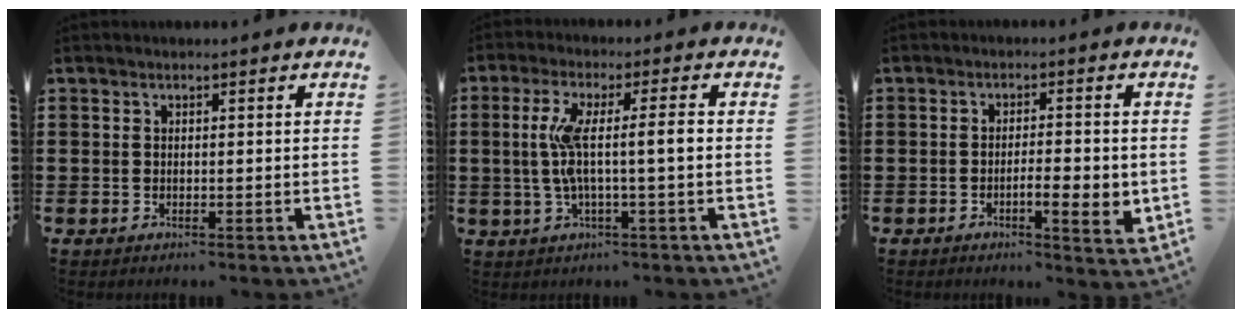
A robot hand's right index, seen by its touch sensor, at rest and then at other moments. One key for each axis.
{"total": 8.0, "fx": 0.2, "fy": 0.7, "fz": 8.0, "tx": -0.159, "ty": -0.005, "tz": -0.008}
{"total": 5.3, "fx": -1.4, "fy": 1.3, "fz": 4.9, "tx": -0.073, "ty": -0.001, "tz": -0.023}